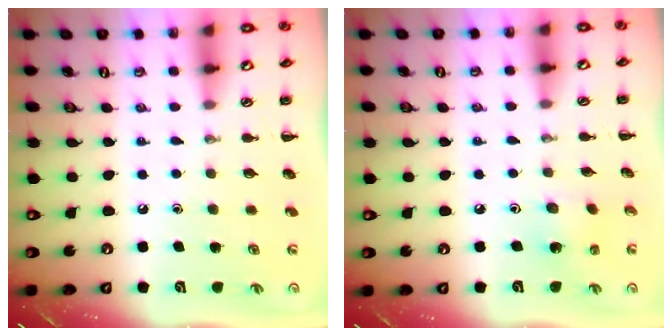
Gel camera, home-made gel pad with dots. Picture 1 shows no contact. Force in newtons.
{"total": 2.7, "press": 2.6, "slide": 0.7}